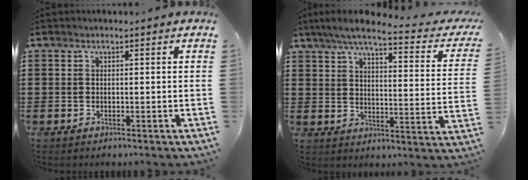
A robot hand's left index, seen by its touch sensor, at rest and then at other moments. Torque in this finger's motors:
{"motor_torque": [2.14, 0.00, 0.74, 0.06]}